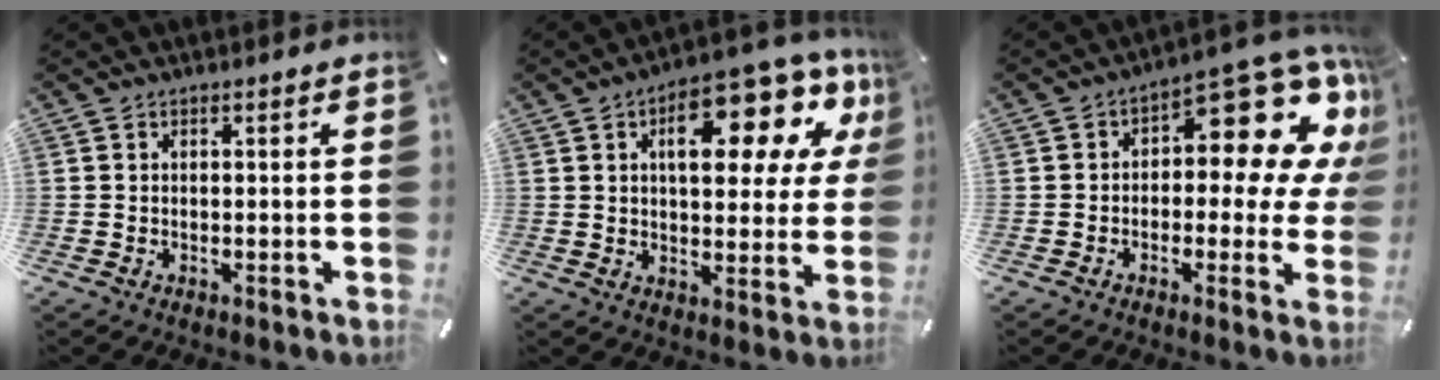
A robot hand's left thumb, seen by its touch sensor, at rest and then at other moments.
{"total": 19.0, "force": [9.4, 8.6, 14.2], "torque": [-0.187, -0.054, 0.146]}
{"total": 12.8, "force": [6.5, 5.4, 9.6], "torque": [-0.124, -0.068, 0.103]}